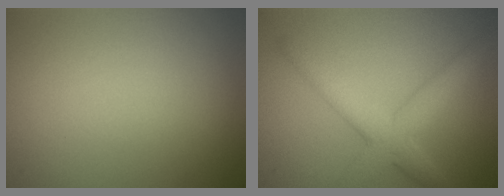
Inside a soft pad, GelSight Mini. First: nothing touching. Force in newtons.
{"total": 4.6, "press": 4.6, "slide": 0.1}